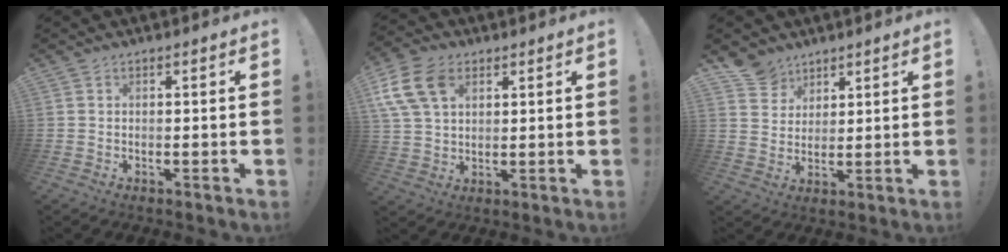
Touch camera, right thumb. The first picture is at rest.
{"total": 13.2, "force": [5.4, 9.0, 8.1], "torque": [-0.175, -0.015, 0.105]}
{"total": 7.8, "force": [5.7, 5.2, 0.8], "torque": [-0.017, -0.041, 0.112]}